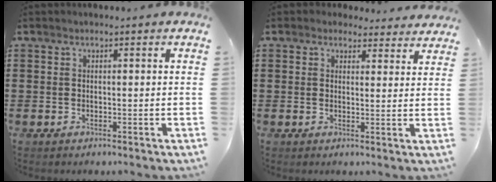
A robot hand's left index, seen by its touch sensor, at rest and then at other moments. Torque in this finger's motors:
{"motor_torque": [1.07, -1.07, 0.23, -0.01]}